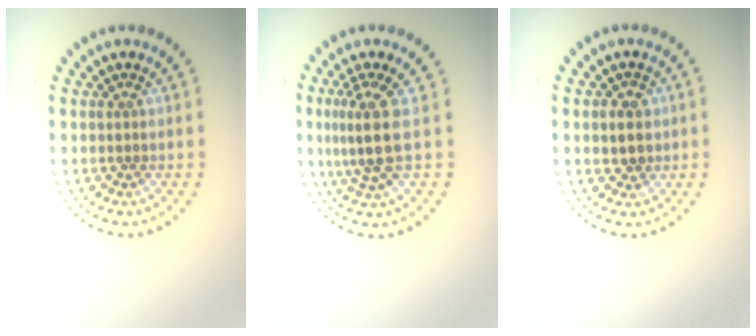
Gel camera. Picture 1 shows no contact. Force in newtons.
{"total": 3.5, "press": 2.6, "slide": 2.3}
{"total": 2.1, "press": 2.0, "slide": 0.7}